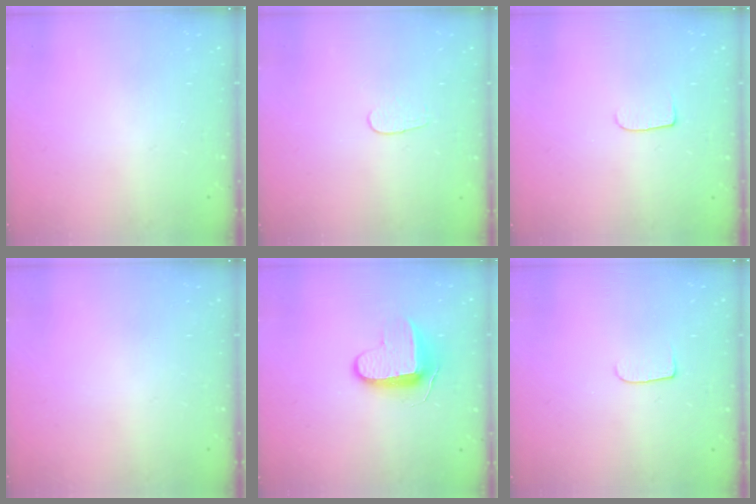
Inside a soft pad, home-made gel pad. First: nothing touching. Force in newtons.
{"total": 4.0, "press": 4.0, "slide": 0.3}
{"total": 5.3, "press": 5.2, "slide": 0.6}
{"total": 0.0}
{"total": 9.1, "press": 9.1, "slide": 1.0}
{"total": 5.3, "press": 5.2, "slide": 0.6}